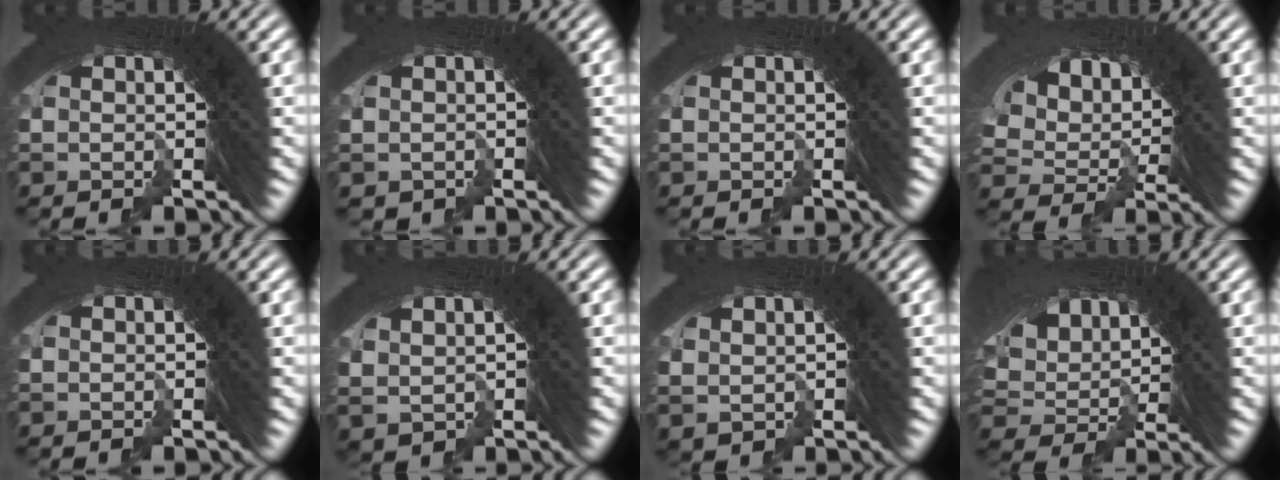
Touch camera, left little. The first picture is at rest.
{"total": 1.3, "force": [-0.6, 0.8, -0.8], "torque": [0.003, -0.006, -0.005]}
{"total": 0.0}
{"total": 7.5, "force": [-1.6, 6.1, 4.0], "torque": [-0.115, -0.030, -0.015]}
{"total": 0.0}
{"total": 3.6, "force": [-0.3, 3.3, 1.5], "torque": [-0.059, -0.009, 0.002]}
{"total": 2.4, "force": [-0.1, 2.3, 0.9], "torque": [-0.039, -0.005, 0.005]}
{"total": 7.6, "force": [-0.6, 6.0, 4.7], "torque": [-0.119, -0.023, 0.000]}